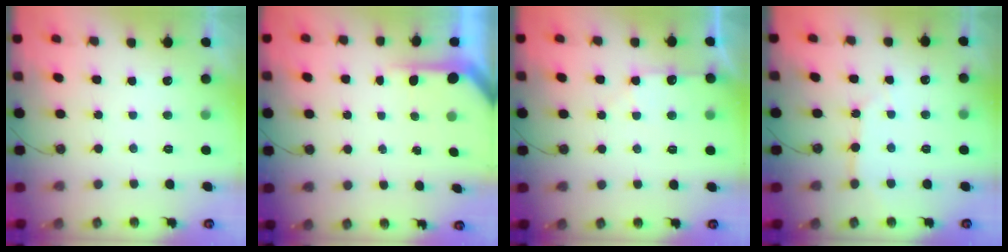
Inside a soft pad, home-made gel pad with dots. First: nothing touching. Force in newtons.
{"total": 4.4, "press": 4.4, "slide": 0.5}
{"total": 7.9, "press": 7.9, "slide": 0.9}
{"total": 3.7, "press": 3.6, "slide": 0.5}